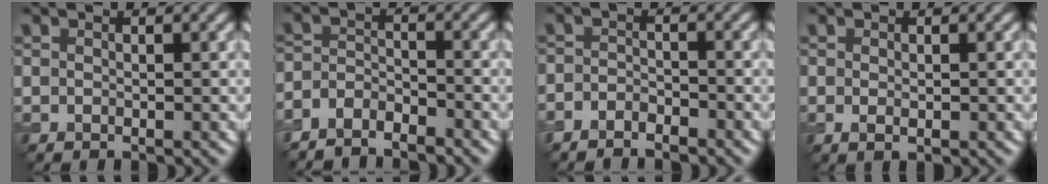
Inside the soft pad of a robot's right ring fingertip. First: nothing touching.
{"total": 3.3, "force": [-3.1, 0.9, 0.6], "torque": [-0.008, -0.003, -0.066]}
{"total": 1.9, "force": [-1.8, 0.3, 0.2], "torque": [-0.002, -0.002, -0.042]}
{"total": 0.9, "force": [0.0, 0.3, 0.9], "torque": [-0.016, -0.003, 0.000]}